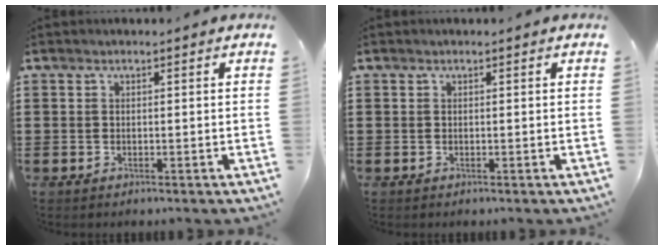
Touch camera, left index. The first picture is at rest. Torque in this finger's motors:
{"motor_torque": [0.03, 0.04, 0.00, 0.00]}